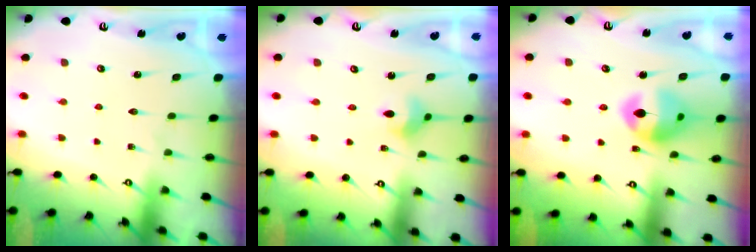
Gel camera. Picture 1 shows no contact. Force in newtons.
{"total": 4.7, "press": 4.7, "slide": 0.8}
{"total": 14.2, "press": 14.1, "slide": 1.5}